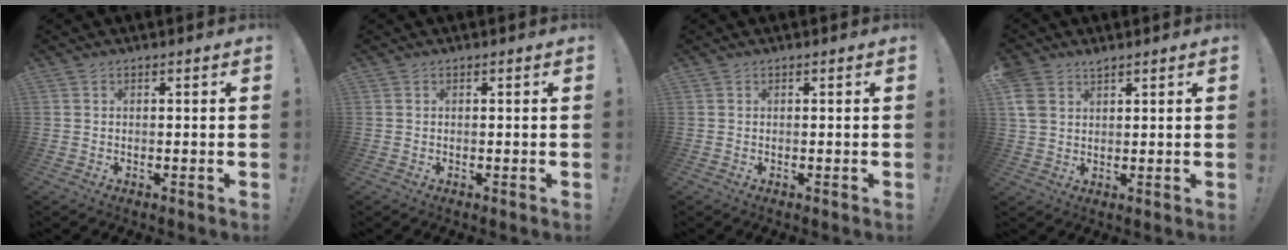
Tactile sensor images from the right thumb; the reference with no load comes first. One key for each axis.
{"total": 0.0}
{"total": 0.0}
{"total": 5.3, "fx": 2.9, "fy": 3.6, "fz": 2.6, "tx": -0.045, "ty": -0.013, "tz": 0.057}